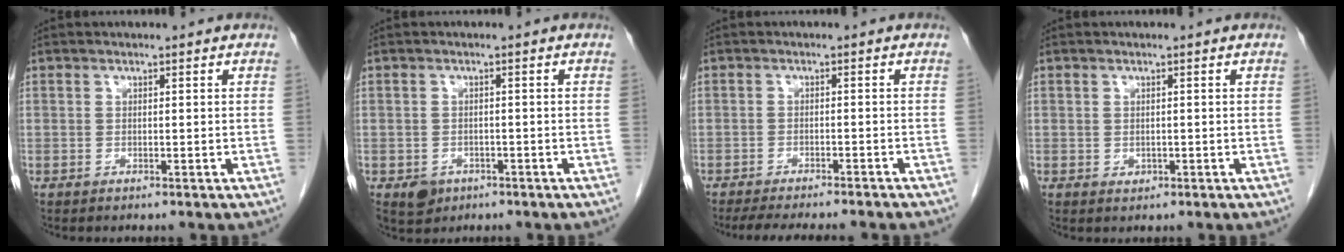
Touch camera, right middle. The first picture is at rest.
{"total": 3.0, "force": [-1.5, 2.3, 1.0], "torque": [-0.015, 0.003, -0.016]}
{"total": 13.3, "force": [-11.6, 1.9, 6.2], "torque": [-0.089, -0.017, -0.151]}
{"total": 0.8, "force": [-0.2, 0.7, 0.4], "torque": [-0.007, 0.000, 0.000]}